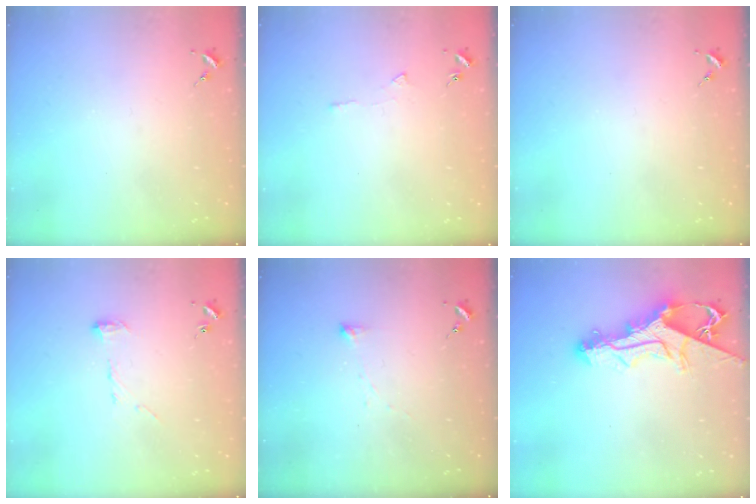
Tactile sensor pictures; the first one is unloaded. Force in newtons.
{"total": 3.4, "press": 3.3, "slide": 0.5}
{"total": 0.0}
{"total": 7.1, "press": 7.1, "slide": 0.2}
{"total": 3.2, "press": 3.2, "slide": 0.1}
{"total": 13.3, "press": 13.2, "slide": 1.5}